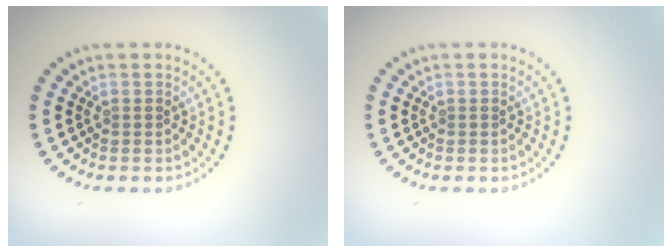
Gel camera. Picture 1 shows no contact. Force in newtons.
{"total": 0.0}